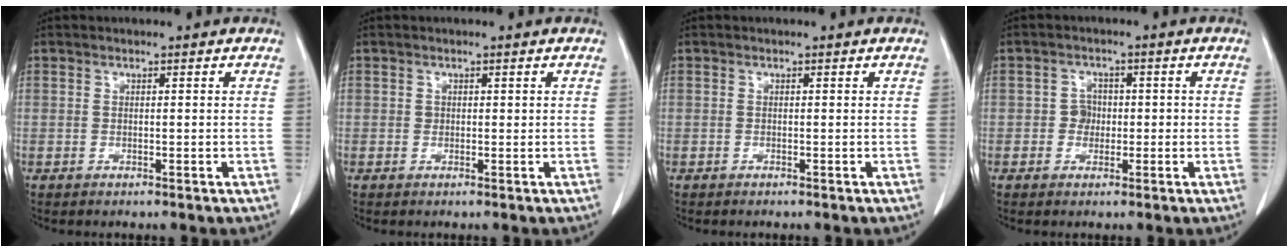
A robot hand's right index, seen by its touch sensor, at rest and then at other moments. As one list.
[{"total": 0.7, "force": [0.2, 0.6, 0.2], "torque": [0.003, 0.001, 0.002]}, {"total": 0.0}, {"total": 2.6, "force": [-0.4, 2.4, 0.9], "torque": [-0.007, 0.008, -0.007]}]